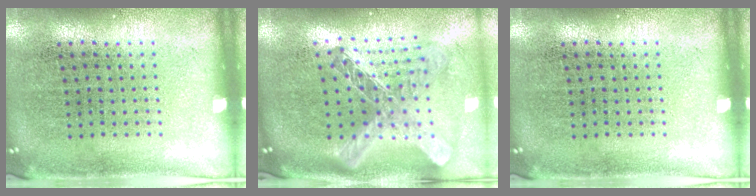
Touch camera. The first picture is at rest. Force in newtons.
{"total": 2.8, "press": 2.1, "slide": 1.9}
{"total": 0.0}